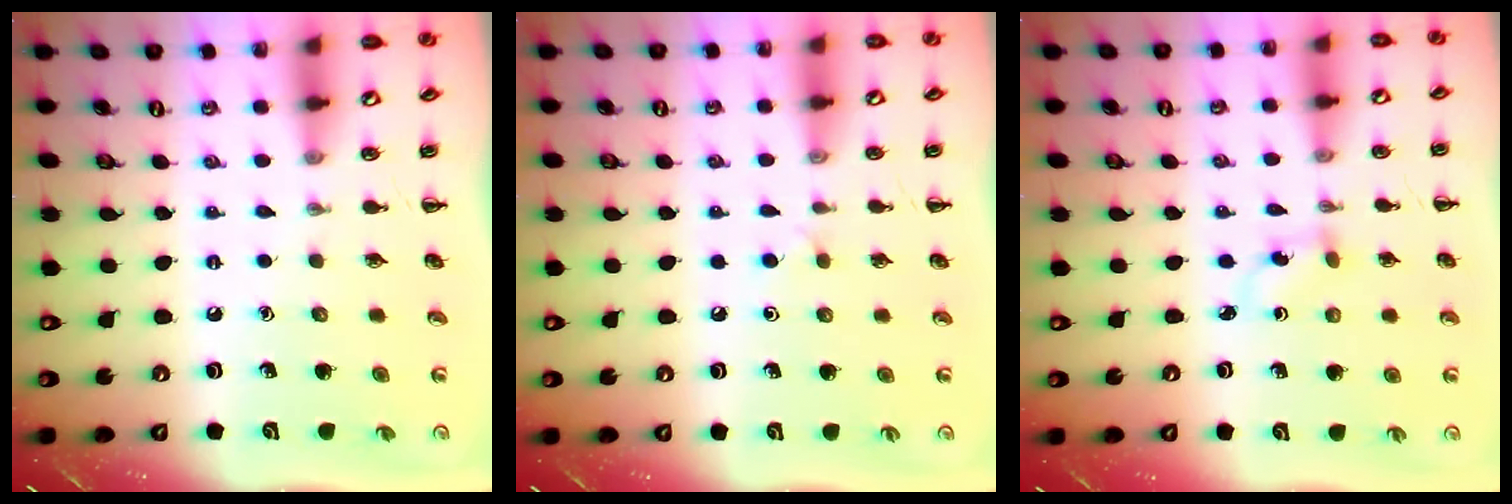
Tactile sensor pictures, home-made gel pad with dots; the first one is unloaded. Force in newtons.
{"total": 2.4, "press": 2.3, "slide": 0.9}
{"total": 1.9, "press": 1.7, "slide": 0.9}